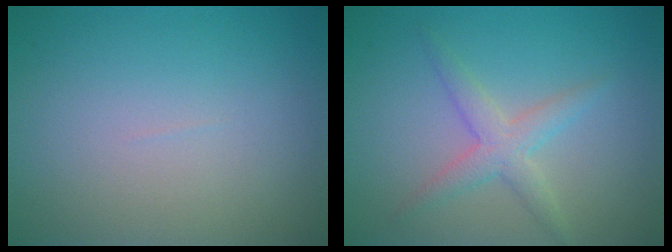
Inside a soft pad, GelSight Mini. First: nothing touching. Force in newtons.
{"total": 2.6, "press": 2.6, "slide": 0.2}